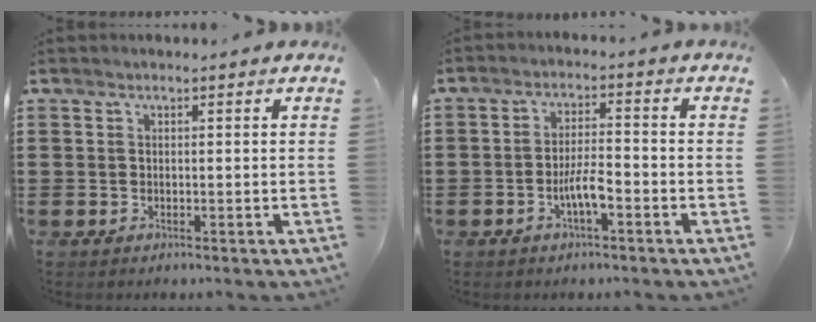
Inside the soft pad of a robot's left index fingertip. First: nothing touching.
{"total": 4.8, "force": [-1.9, 1.2, 4.3], "torque": [-0.087, 0.004, -0.039]}